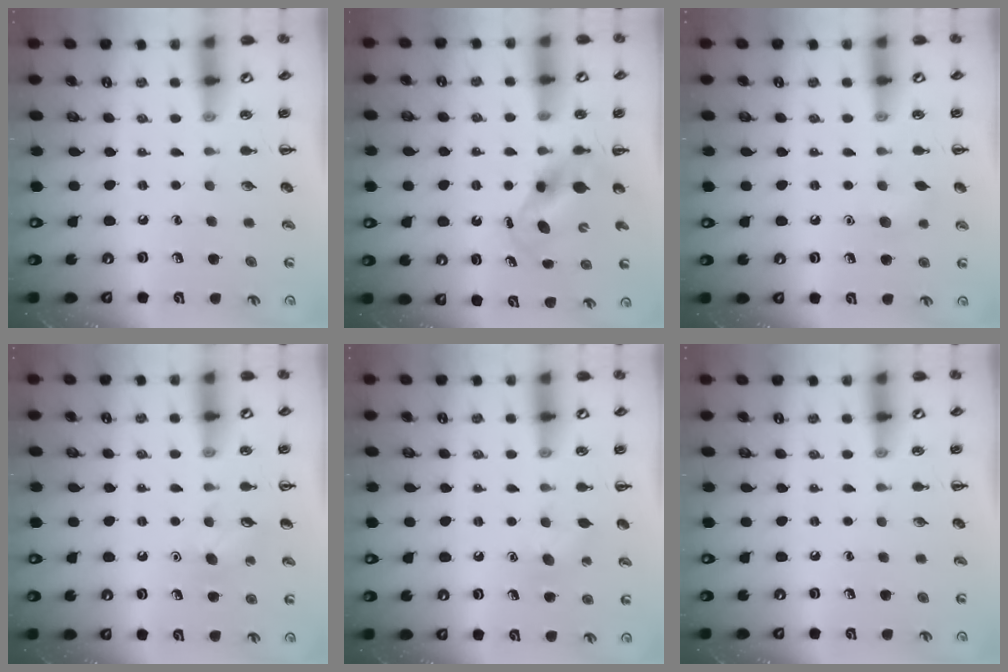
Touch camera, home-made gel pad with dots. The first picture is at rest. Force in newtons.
{"total": 5.8, "press": 5.8, "slide": 0.6}
{"total": 5.8, "press": 5.6, "slide": 1.6}
{"total": 5.3, "press": 5.1, "slide": 1.4}
{"total": 5.1, "press": 4.9, "slide": 1.5}
{"total": 0.0}